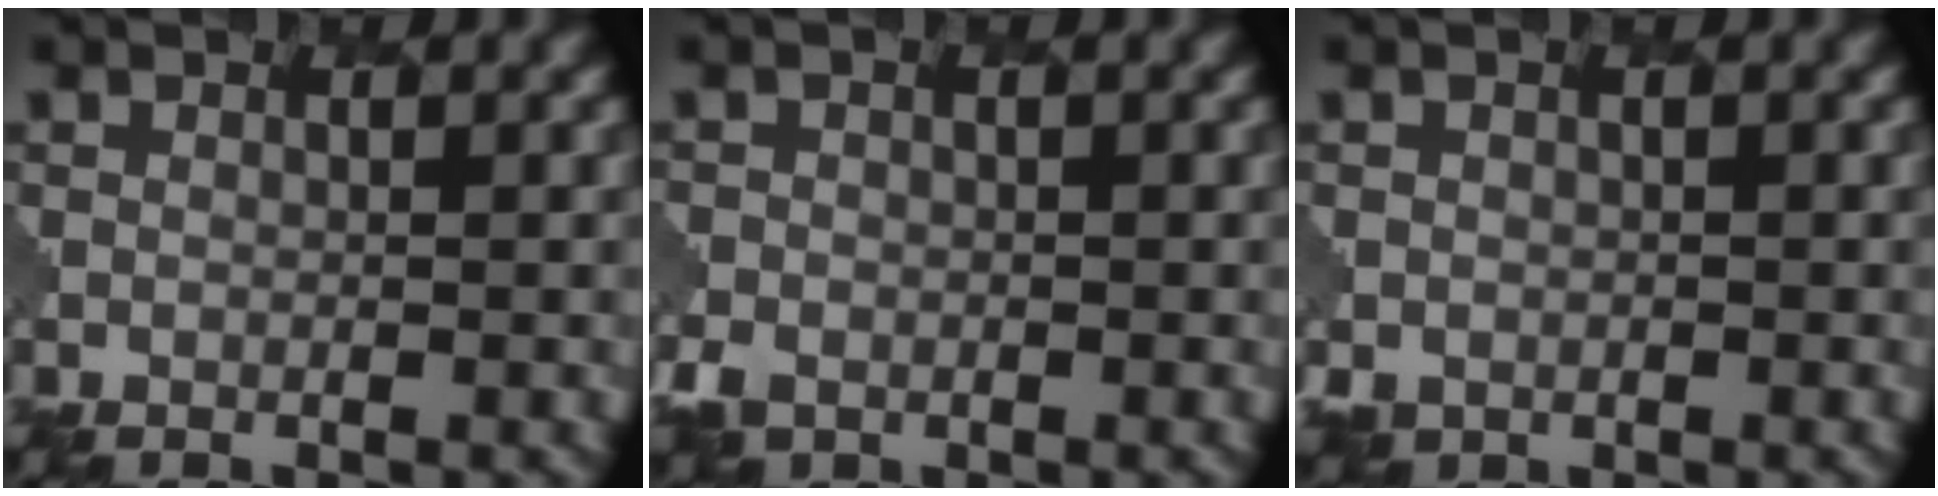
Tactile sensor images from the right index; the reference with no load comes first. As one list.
[{"total": 2.0, "force": [-1.1, 1.6, 0.5], "torque": [-0.013, -0.008, -0.029]}, {"total": 1.3, "force": [-0.3, 1.2, -0.1], "torque": [0.006, -0.009, -0.009]}]